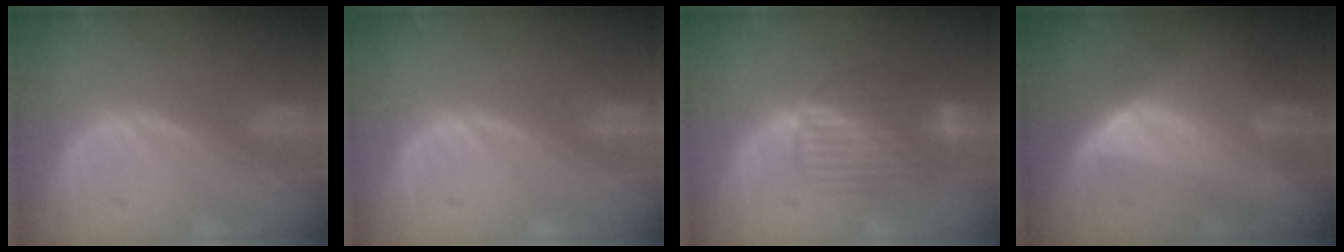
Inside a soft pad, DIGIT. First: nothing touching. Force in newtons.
{"total": 0.7, "press": 0.1, "slide": 0.7}
{"total": 8.5, "press": 7.2, "slide": 4.5}
{"total": 6.5, "press": 5.8, "slide": 3.0}